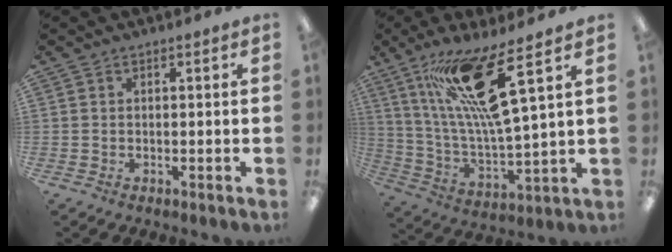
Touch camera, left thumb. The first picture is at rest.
{"total": 19.1, "force": [11.1, 3.8, 15.1], "torque": [-0.296, -0.038, 0.176]}